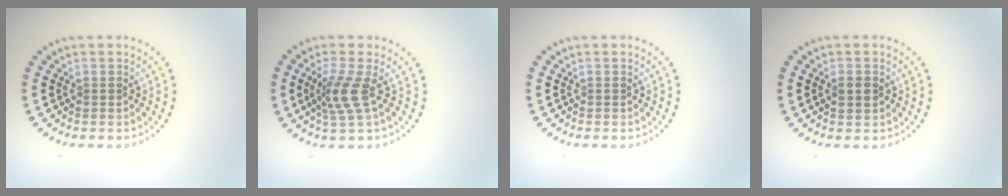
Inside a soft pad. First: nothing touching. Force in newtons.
{"total": 2.9, "press": 2.0, "slide": 2.0}
{"total": 0.0}
{"total": 1.3, "press": 1.3, "slide": 0.1}